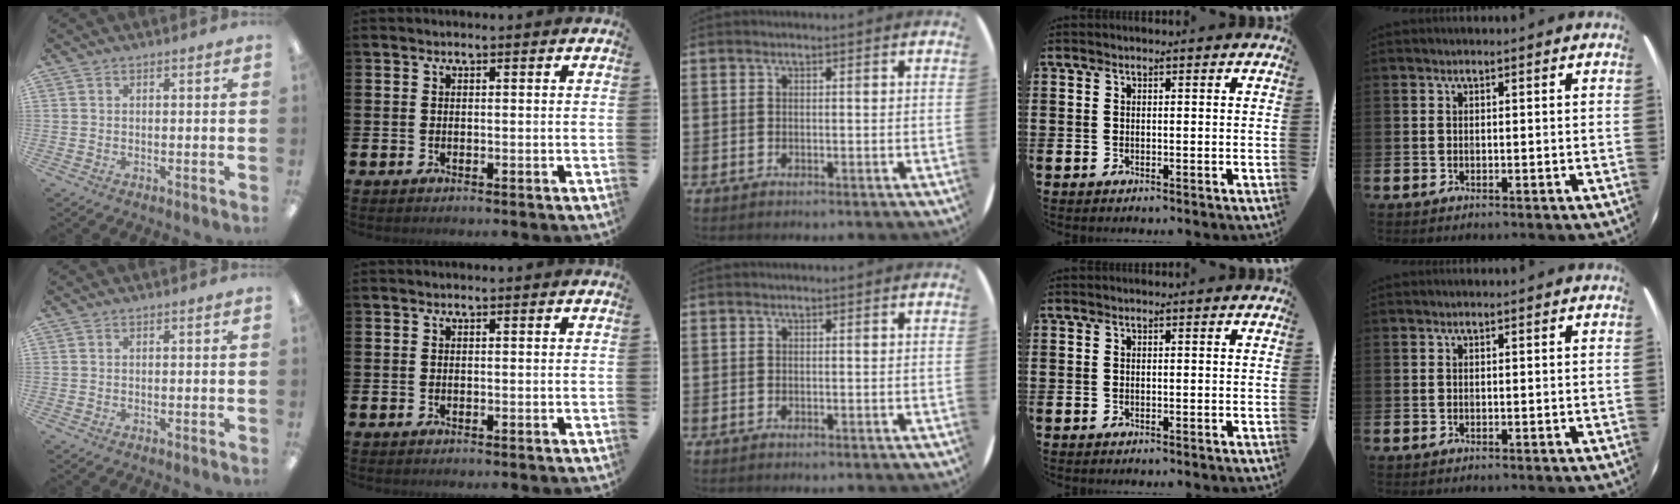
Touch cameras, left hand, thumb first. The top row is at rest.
{}